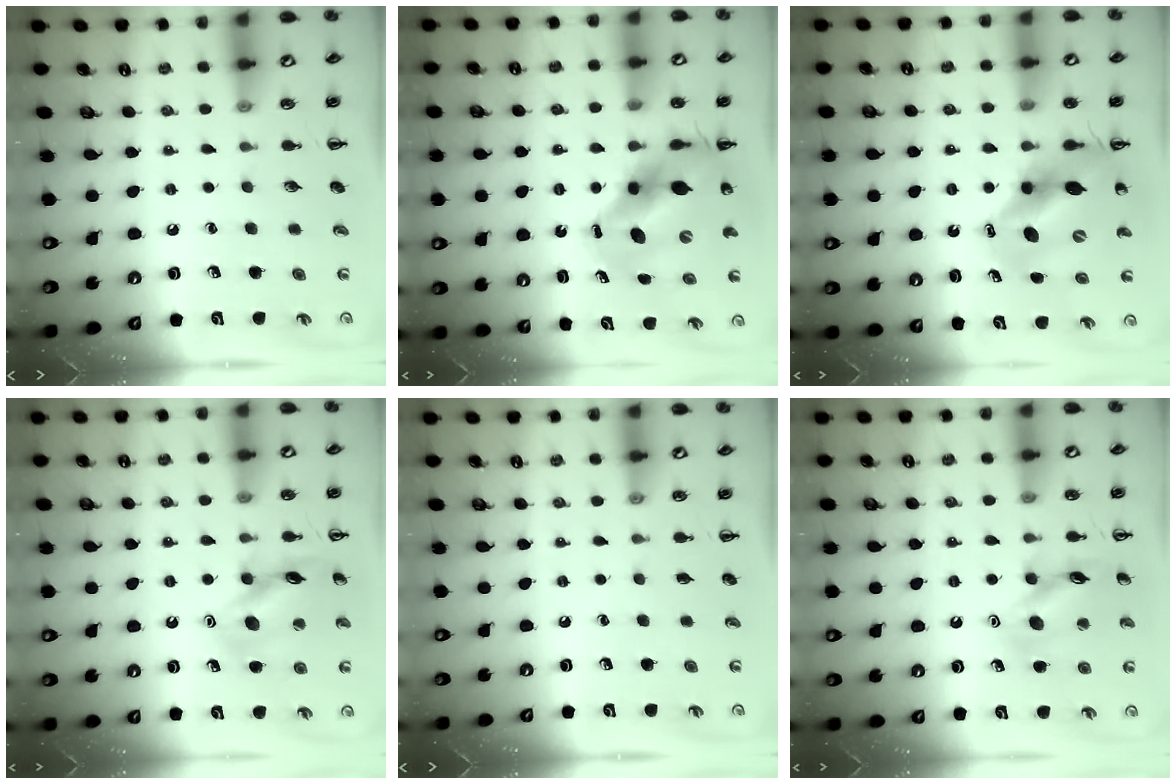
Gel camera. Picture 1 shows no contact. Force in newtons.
{"total": 11.6, "press": 11.3, "slide": 2.7}
{"total": 12.6, "press": 12.1, "slide": 3.8}
{"total": 13.2, "press": 13.2, "slide": 1.3}
{"total": 0.0}
{"total": 12.7, "press": 12.6, "slide": 1.1}